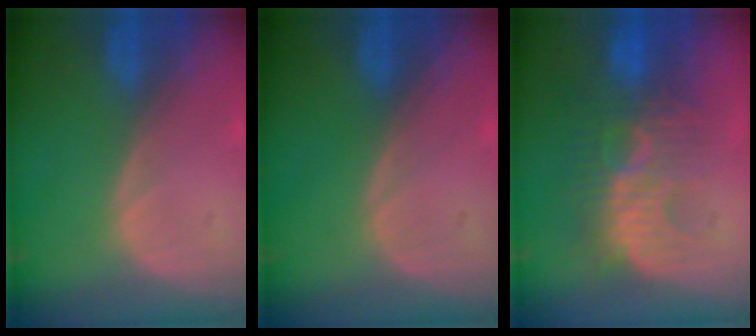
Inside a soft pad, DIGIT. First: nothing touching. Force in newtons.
{"total": 0.0}
{"total": 8.9, "press": 8.8, "slide": 1.6}